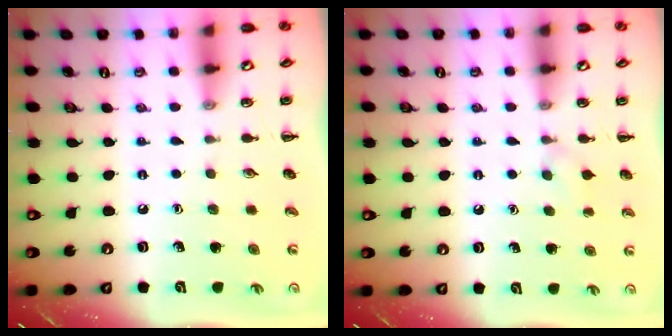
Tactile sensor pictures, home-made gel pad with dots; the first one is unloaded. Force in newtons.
{"total": 5.1, "press": 4.7, "slide": 1.9}